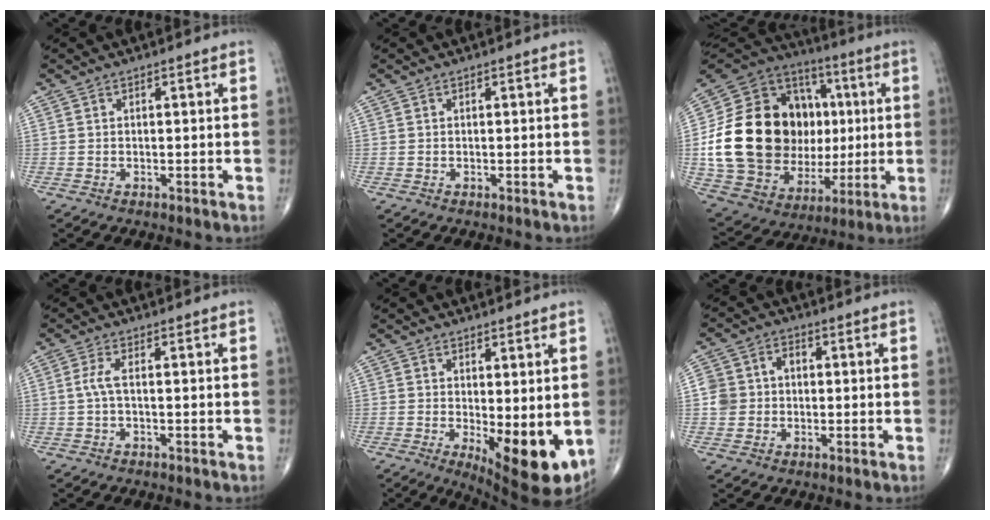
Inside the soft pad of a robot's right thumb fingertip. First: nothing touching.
{"total": 0.0}
{"total": 31.1, "force": [0.9, 22.0, 22.0], "torque": [-0.384, 0.023, 0.035]}
{"total": 2.3, "force": [-0.2, 0.5, 2.2], "torque": [-0.057, 0.004, -0.006]}
{"total": 11.0, "force": [-1.5, 4.0, 10.1], "torque": [-0.134, -0.027, -0.008]}
{"total": 5.9, "force": [-0.2, 5.3, 2.6], "torque": [-0.035, 0.022, -0.007]}